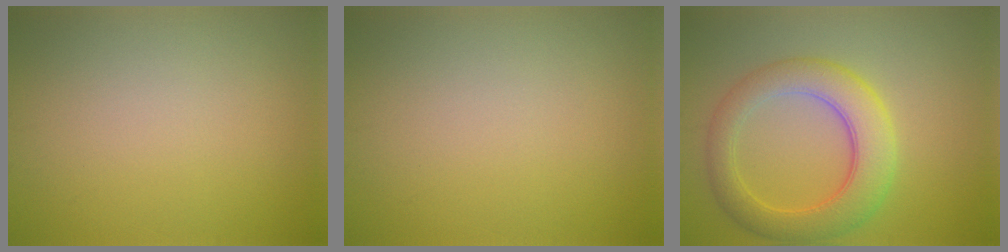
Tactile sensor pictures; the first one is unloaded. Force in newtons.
{"total": 0.0}
{"total": 6.1, "press": 6.1, "slide": 0.1}